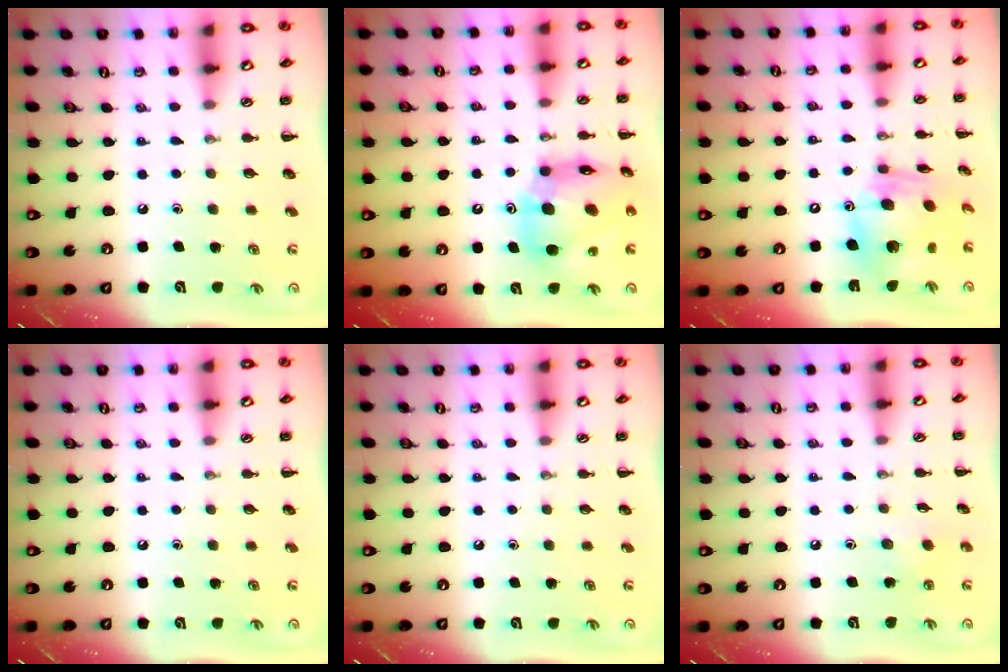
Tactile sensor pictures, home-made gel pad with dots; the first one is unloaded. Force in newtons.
{"total": 16.2, "press": 15.4, "slide": 4.8}
{"total": 14.0, "press": 13.3, "slide": 4.3}
{"total": 0.0}
{"total": 0.0}
{"total": 2.3, "press": 2.2, "slide": 0.8}